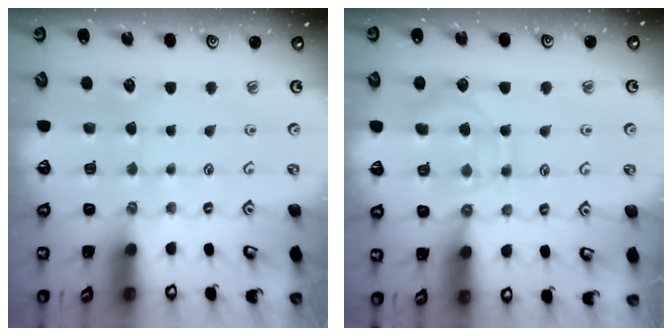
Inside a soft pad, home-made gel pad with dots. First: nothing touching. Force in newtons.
{"total": 10.2, "press": 10.1, "slide": 0.8}